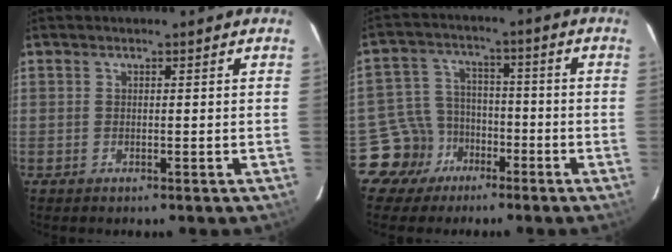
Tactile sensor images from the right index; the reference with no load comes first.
{"total": 8.7, "force": [-5.2, 6.9, -0.1], "torque": [-0.018, 0.031, -0.086]}